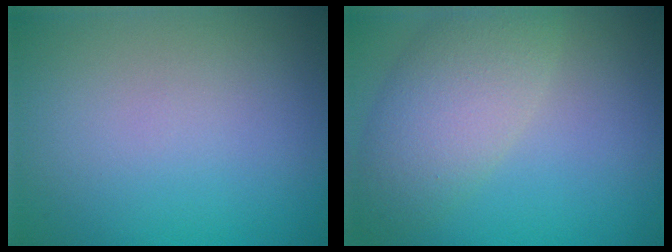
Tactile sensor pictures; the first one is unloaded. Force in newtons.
{"total": 5.6, "press": 5.6, "slide": 0.5}